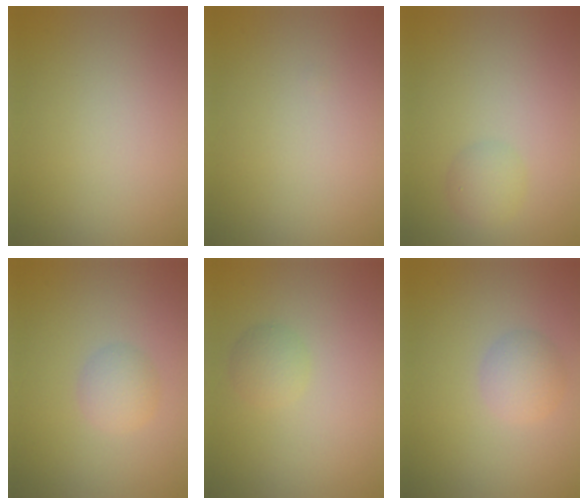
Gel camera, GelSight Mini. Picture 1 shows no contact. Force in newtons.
{"total": 0.0}
{"total": 1.7, "press": 1.7, "slide": 0.0}
{"total": 2.0, "press": 2.0, "slide": 0.0}
{"total": 1.6, "press": 1.6, "slide": 0.1}
{"total": 2.3, "press": 2.3, "slide": 0.1}